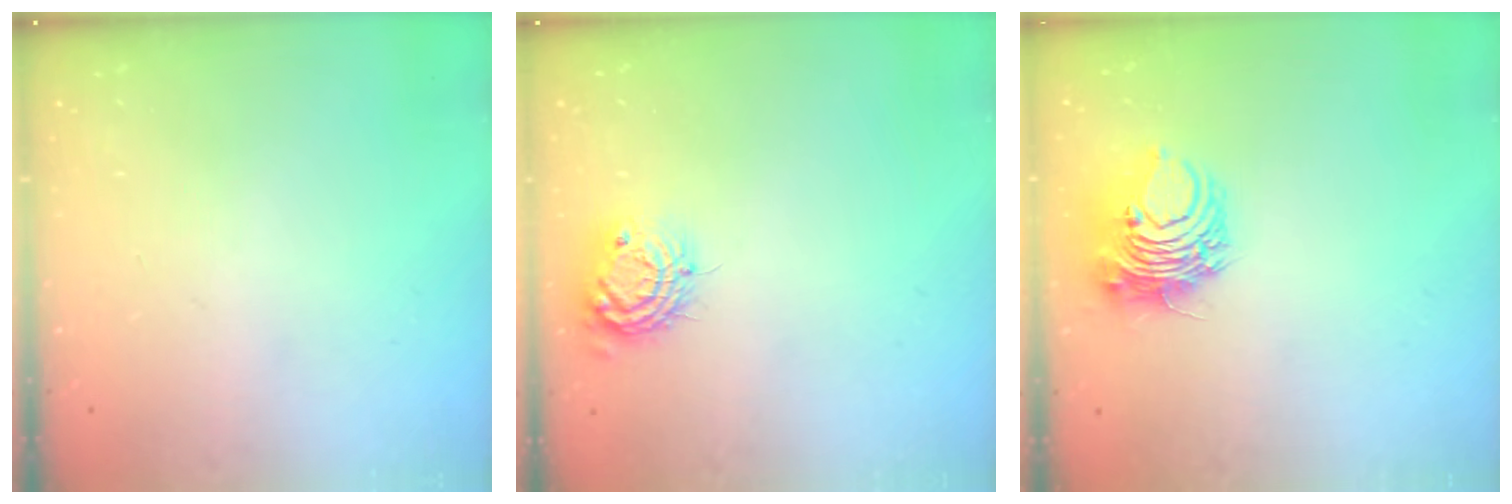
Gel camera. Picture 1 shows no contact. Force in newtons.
{"total": 9.0, "press": 9.0, "slide": 0.5}
{"total": 9.1, "press": 9.1, "slide": 0.4}